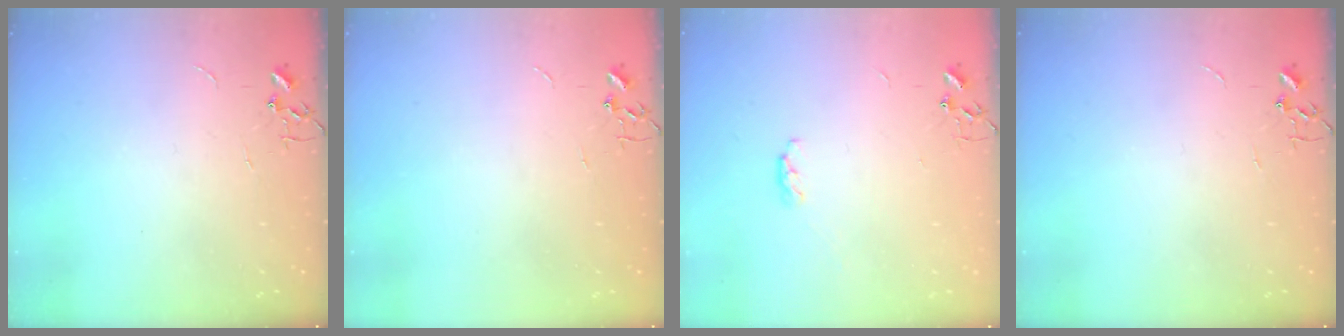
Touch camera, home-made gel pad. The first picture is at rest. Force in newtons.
{"total": 0.0}
{"total": 3.9, "press": 3.9, "slide": 0.5}
{"total": 0.0}